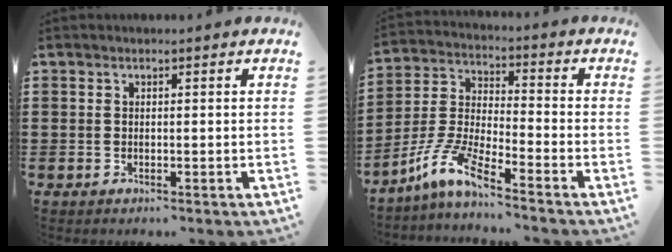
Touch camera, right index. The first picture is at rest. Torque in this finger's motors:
{"motor_torque": [1.83, 0.31, -1.02, -0.21]}